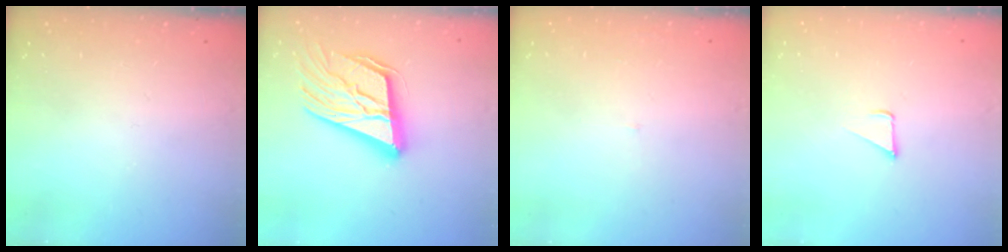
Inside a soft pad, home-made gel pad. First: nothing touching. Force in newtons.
{"total": 23.6, "press": 23.1, "slide": 4.9}
{"total": 2.0, "press": 2.0, "slide": 0.1}
{"total": 2.4, "press": 2.4, "slide": 0.2}